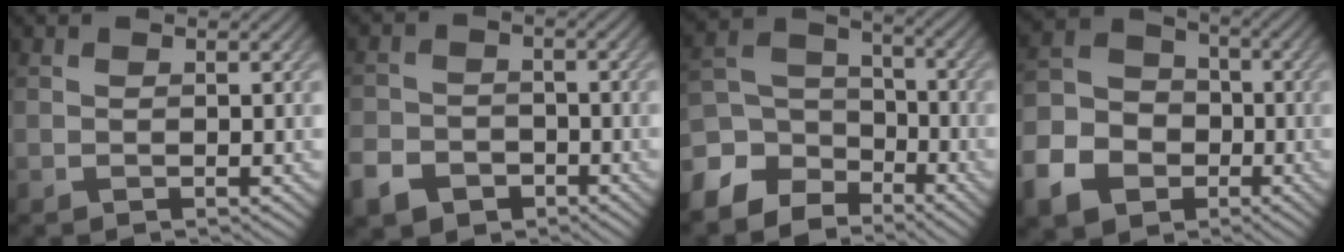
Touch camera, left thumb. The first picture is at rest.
{"total": 5.3, "force": [-3.3, 3.6, 1.9], "torque": [-0.048, -0.007, -0.068]}
{"total": 9.2, "force": [-6.0, 6.0, 3.5], "torque": [-0.106, -0.014, -0.122]}
{"total": 10.9, "force": [-4.7, 8.6, 4.8], "torque": [-0.146, -0.034, -0.104]}